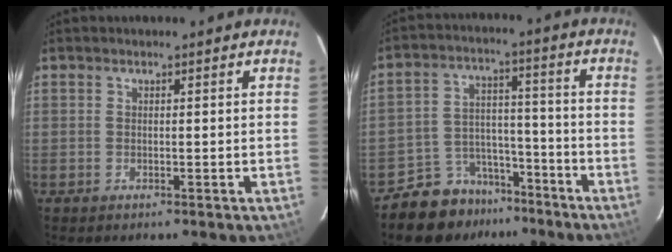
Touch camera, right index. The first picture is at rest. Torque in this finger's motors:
{"motor_torque": [-0.84, -0.60, -0.71, -0.21]}